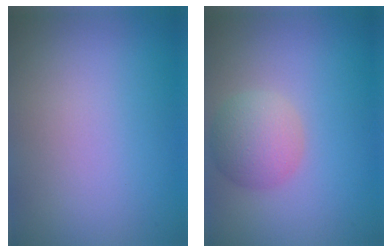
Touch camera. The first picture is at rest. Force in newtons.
{"total": 3.5, "press": 3.5, "slide": 0.3}